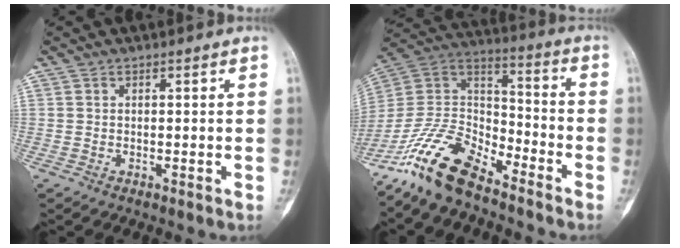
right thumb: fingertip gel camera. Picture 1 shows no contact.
{"total": 16.2, "force": [-12.5, 6.2, 8.3], "torque": [-0.147, 0.080, -0.245]}